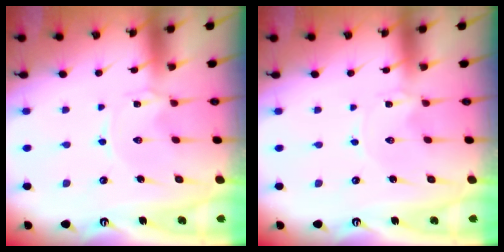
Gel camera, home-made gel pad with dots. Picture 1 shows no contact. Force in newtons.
{"total": 0.0}